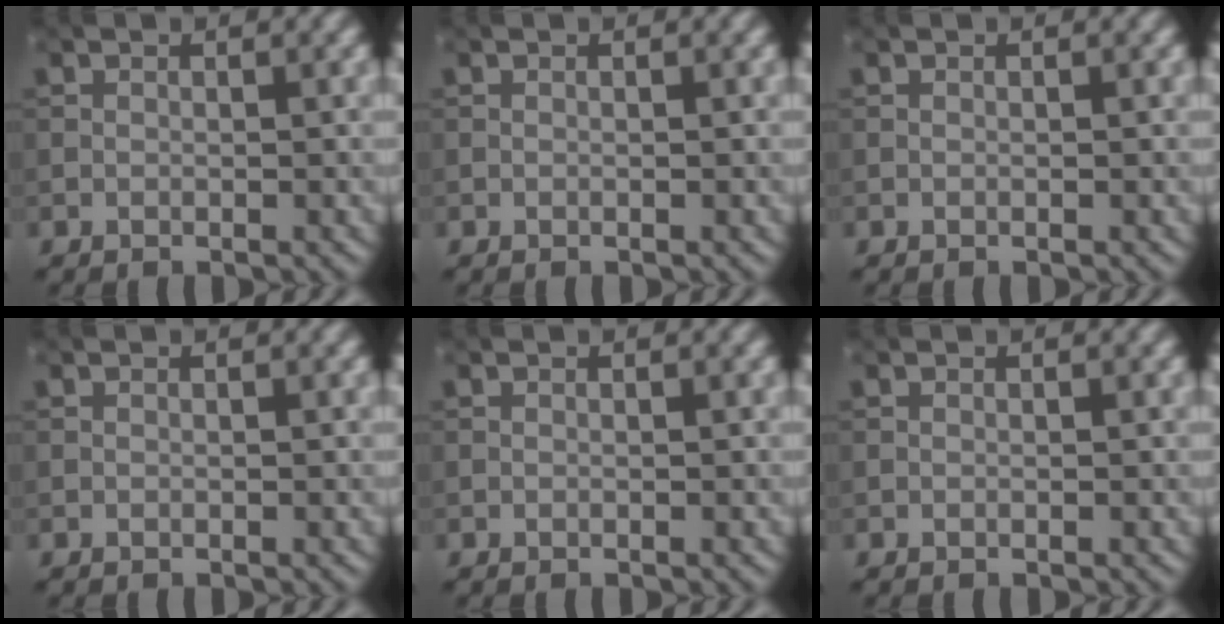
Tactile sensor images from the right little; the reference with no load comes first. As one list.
[{"total": 0.0}, {"total": 0.0}, {"total": 0.0}, {"total": 0.0}, {"total": 0.0}]